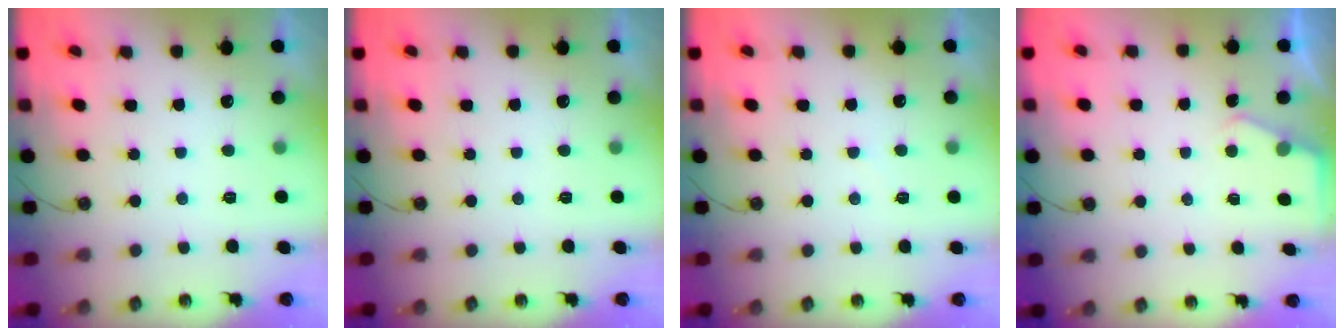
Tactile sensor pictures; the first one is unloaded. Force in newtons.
{"total": 0.0}
{"total": 3.2, "press": 3.2, "slide": 0.5}
{"total": 2.6, "press": 2.6, "slide": 0.4}